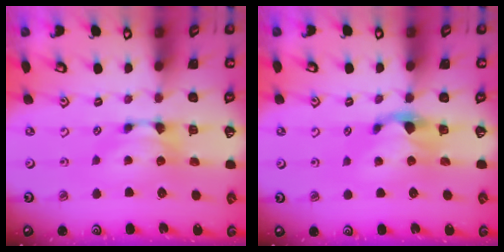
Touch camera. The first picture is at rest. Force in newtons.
{"total": 1.4, "press": 0.6, "slide": 1.3}